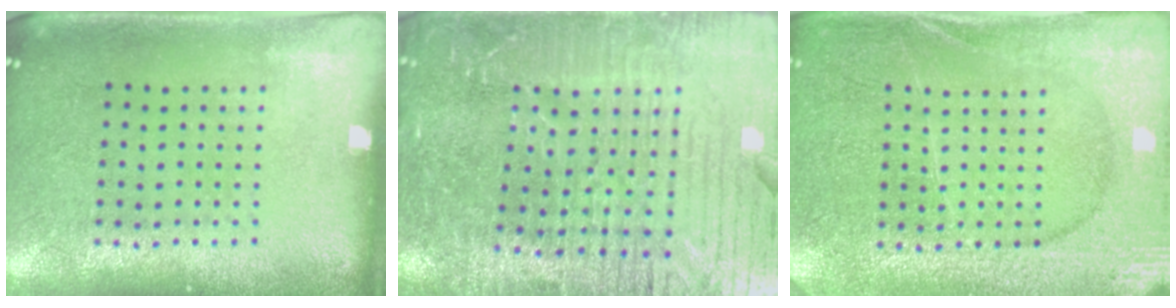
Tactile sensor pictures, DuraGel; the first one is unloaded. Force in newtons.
{"total": 4.9, "press": 4.6, "slide": 1.7}
{"total": 3.0, "press": 2.9, "slide": 0.4}